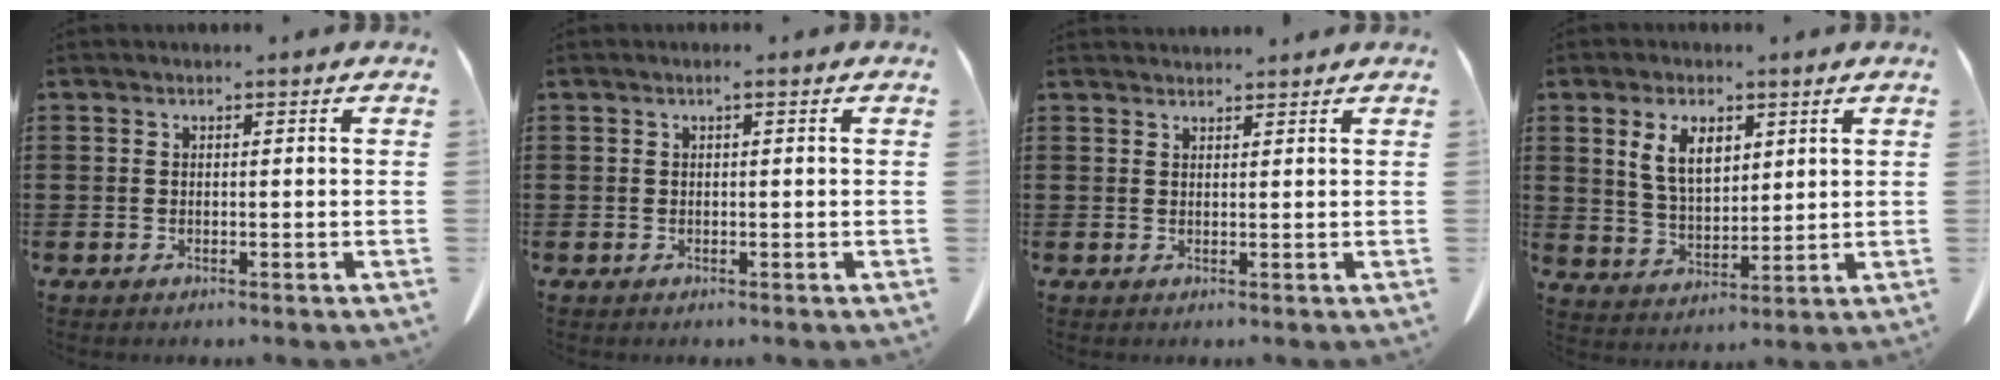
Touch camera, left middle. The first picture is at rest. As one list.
[{"total": 0.7, "force": [0.3, -0.1, 0.6], "torque": [-0.010, -0.002, 0.006]}, {"total": 1.4, "force": [1.4, 0.1, 0.1], "torque": [-0.004, 0.001, 0.028]}, {"total": 6.7, "force": [3.5, 3.7, 4.3], "torque": [-0.097, 0.010, 0.067]}]